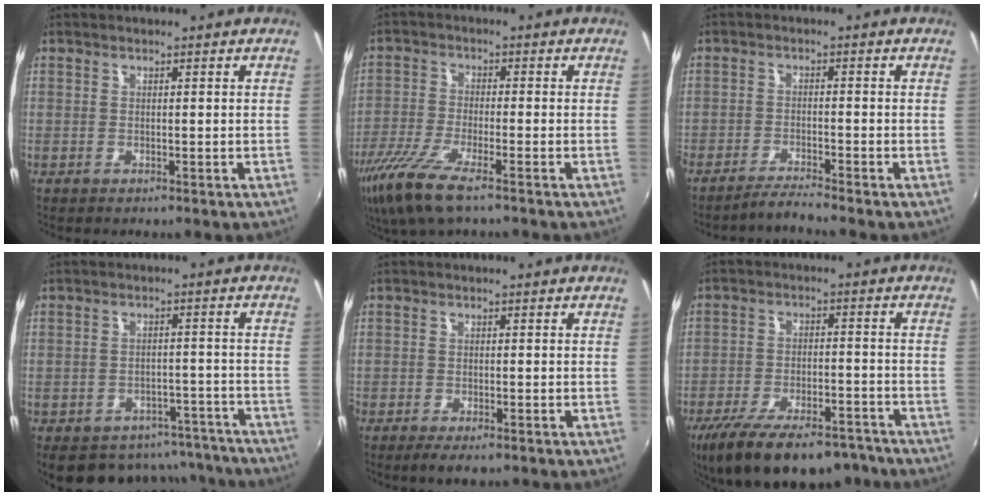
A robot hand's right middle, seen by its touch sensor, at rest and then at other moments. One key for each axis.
{"total": 10.1, "fx": -6.9, "fy": 1.5, "fz": 7.3, "tx": -0.170, "ty": -0.033, "tz": -0.136}
{"total": 3.8, "fx": -3.5, "fy": -1.0, "fz": 1.1, "tx": -0.039, "ty": -0.004, "tz": -0.067}
{"total": 15.8, "fx": -13.0, "fy": 7.6, "fz": 4.8, "tx": -0.098, "ty": 0.022, "tz": -0.151}
{"total": 2.9, "fx": -2.1, "fy": 0.8, "fz": 1.8, "tx": -0.044, "ty": -0.013, "tz": -0.038}
{"total": 18.0, "fx": -13.4, "fy": 6.9, "fz": 9.9, "tx": -0.199, "ty": -0.031, "tz": -0.208}